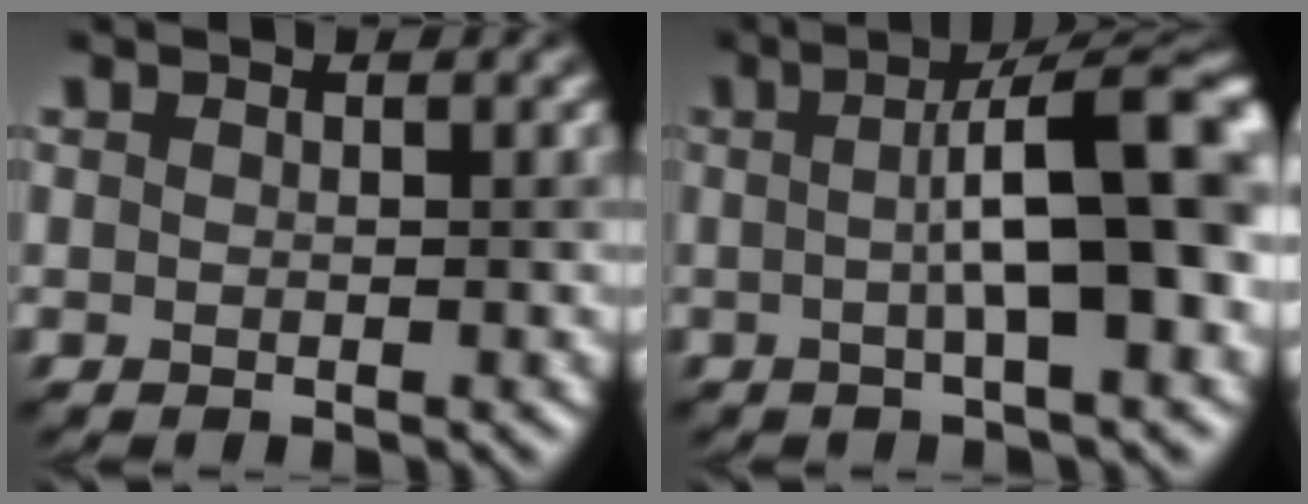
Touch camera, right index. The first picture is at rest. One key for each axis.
{"total": 10.1, "fx": 0.6, "fy": 2.2, "fz": 9.8, "tx": -0.114, "ty": 0.020, "tz": 0.007}